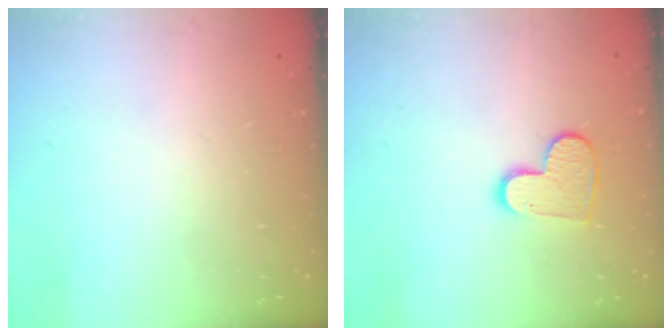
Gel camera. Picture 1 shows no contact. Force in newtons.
{"total": 10.0, "press": 10.0, "slide": 0.9}